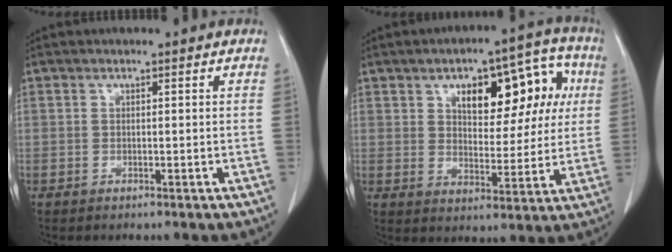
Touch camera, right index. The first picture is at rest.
{"total": 13.6, "force": [4.6, 6.5, 11.1], "torque": [-0.137, 0.039, 0.070]}